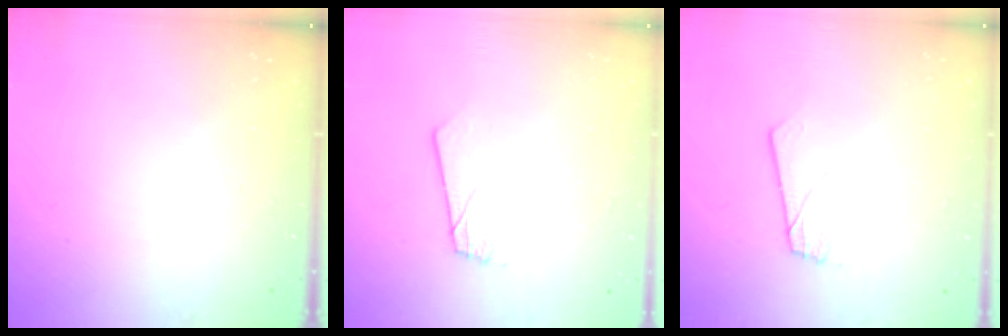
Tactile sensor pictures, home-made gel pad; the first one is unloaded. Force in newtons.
{"total": 1.8, "press": 1.8, "slide": 0.1}
{"total": 1.8, "press": 1.8, "slide": 0.1}